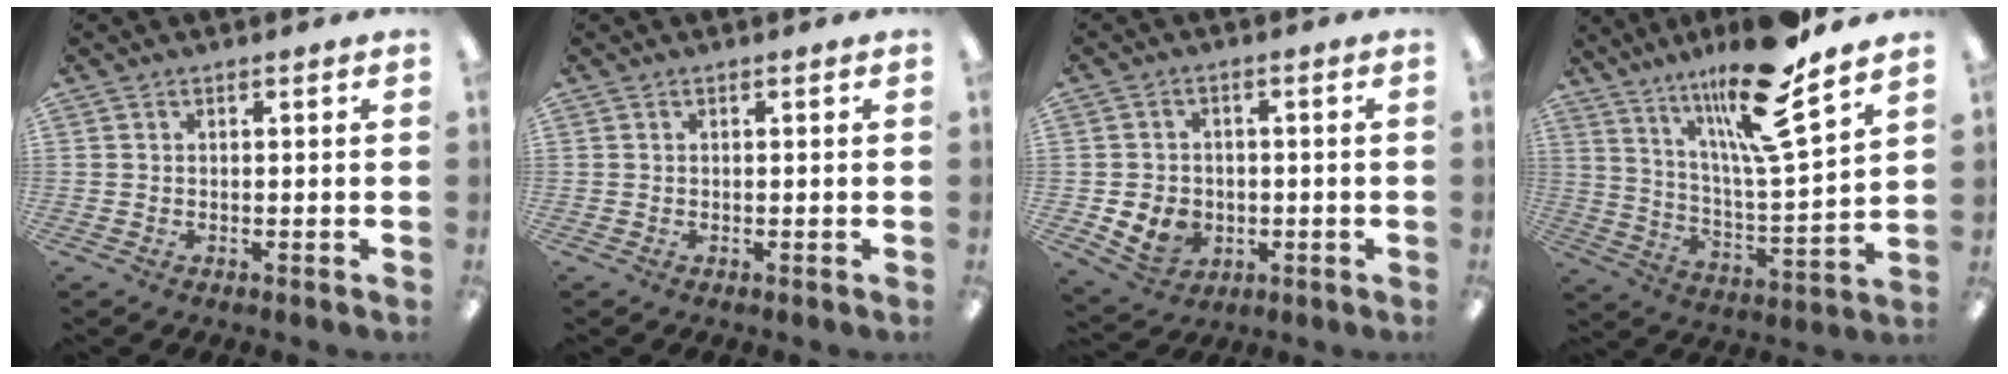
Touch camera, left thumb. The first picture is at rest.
{"total": 0.0}
{"total": 7.2, "force": [-1.6, 6.3, 3.1], "torque": [-0.074, 0.013, -0.027]}
{"total": 18.7, "force": [13.7, 2.4, 12.6], "torque": [-0.227, -0.078, 0.219]}